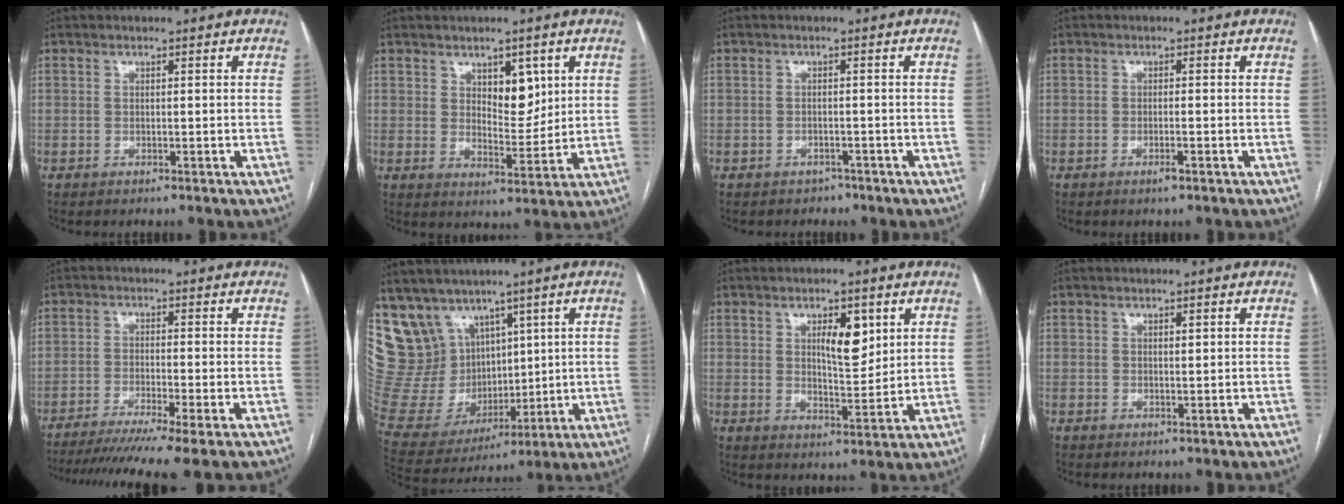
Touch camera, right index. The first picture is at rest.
{"total": 6.0, "force": [2.7, 3.0, 4.4], "torque": [-0.066, -0.003, 0.048]}
{"total": 1.8, "force": [-1.4, 1.2, -0.1], "torque": [-0.008, 0.005, -0.021]}
{"total": 1.5, "force": [-0.9, 0.0, 1.2], "torque": [-0.023, -0.002, -0.016]}
{"total": 10.9, "force": [-8.6, -1.1, 6.6], "torque": [-0.093, -0.024, -0.133]}
{"total": 19.3, "force": [11.0, 14.3, 6.8], "torque": [-0.170, 0.061, 0.241]}
{"total": 6.5, "force": [2.7, 2.4, 5.4], "torque": [-0.087, -0.002, 0.048]}
{"total": 0.7, "force": [0.4, 0.2, 0.6], "torque": [-0.010, -0.002, 0.006]}